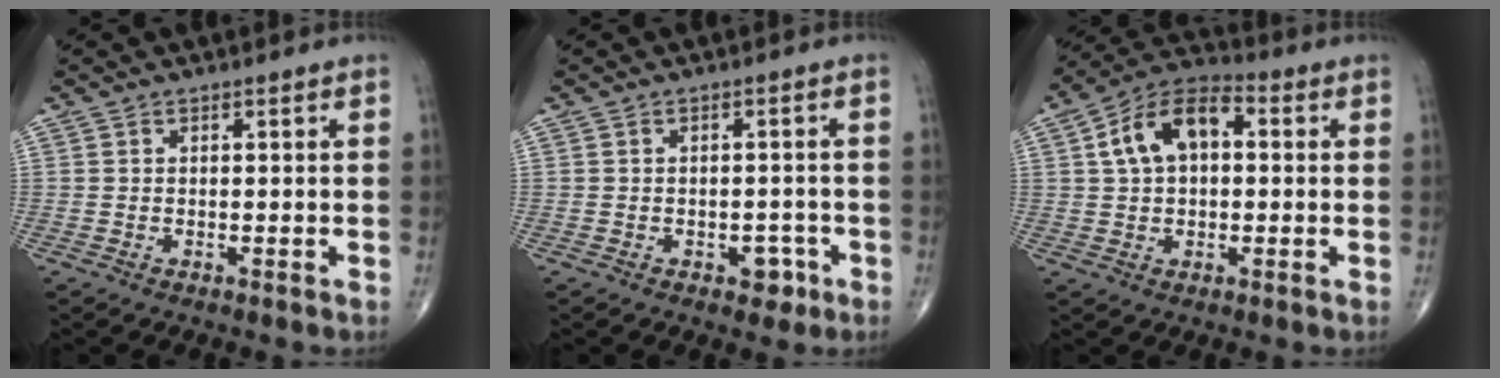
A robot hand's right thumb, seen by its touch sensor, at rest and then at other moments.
{"total": 3.2, "force": [-1.6, 2.1, 1.8], "torque": [-0.006, 0.010, -0.018]}
{"total": 12.0, "force": [2.3, 7.4, 9.2], "torque": [-0.156, 0.031, 0.029]}